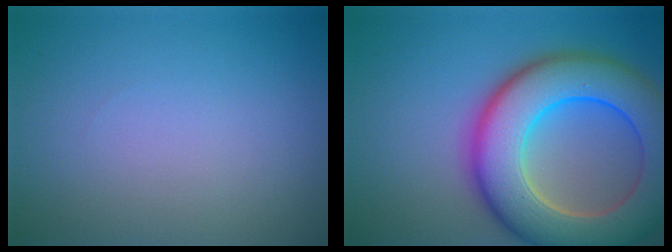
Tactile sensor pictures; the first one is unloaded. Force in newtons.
{"total": 12.2, "press": 12.1, "slide": 0.6}